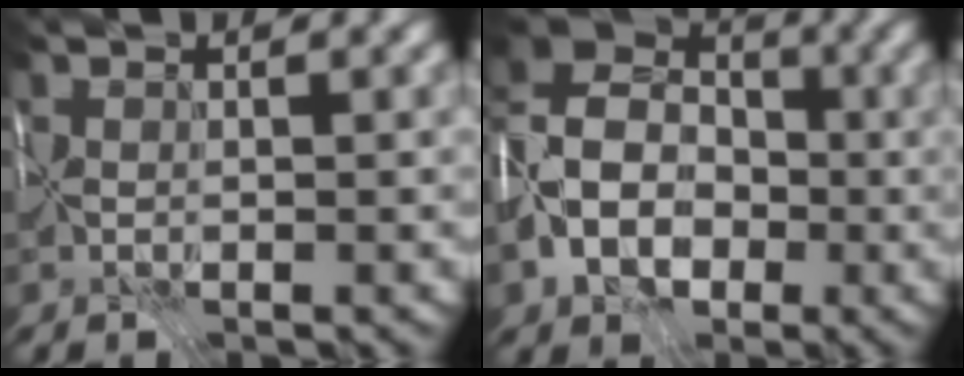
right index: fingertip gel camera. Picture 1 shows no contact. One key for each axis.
{"total": 10.1, "fx": -2.8, "fy": 7.5, "fz": 6.2, "tx": -0.131, "ty": -0.002, "tz": -0.063}